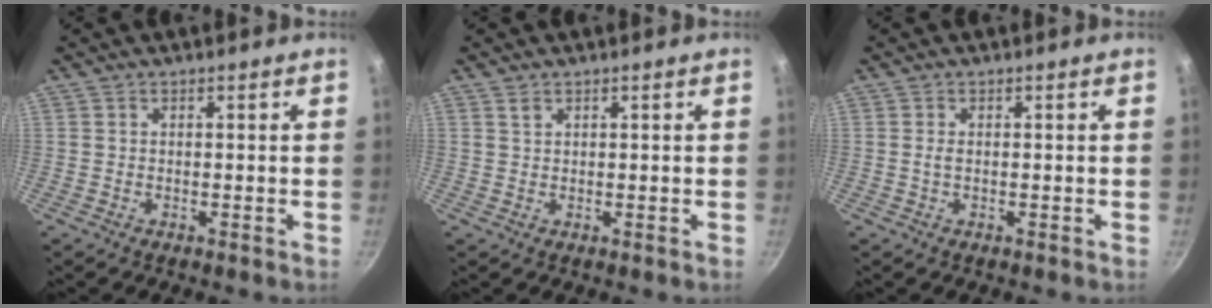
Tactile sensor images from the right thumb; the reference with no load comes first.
{"total": 1.0, "force": [0.6, 0.6, 0.4], "torque": [-0.006, -0.002, 0.012]}
{"total": 1.0, "force": [0.0, 0.4, 0.9], "torque": [-0.018, 0.000, 0.000]}